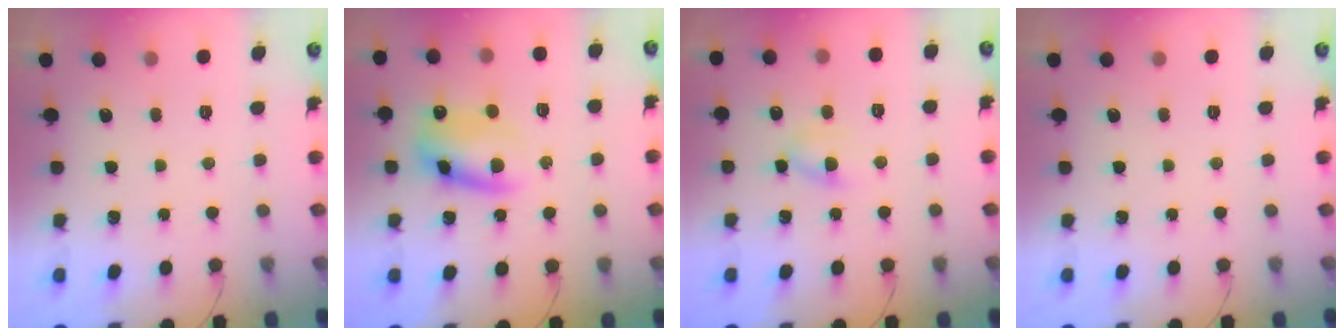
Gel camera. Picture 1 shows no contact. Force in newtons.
{"total": 10.1, "press": 9.8, "slide": 2.2}
{"total": 5.1, "press": 4.9, "slide": 1.5}
{"total": 0.0}